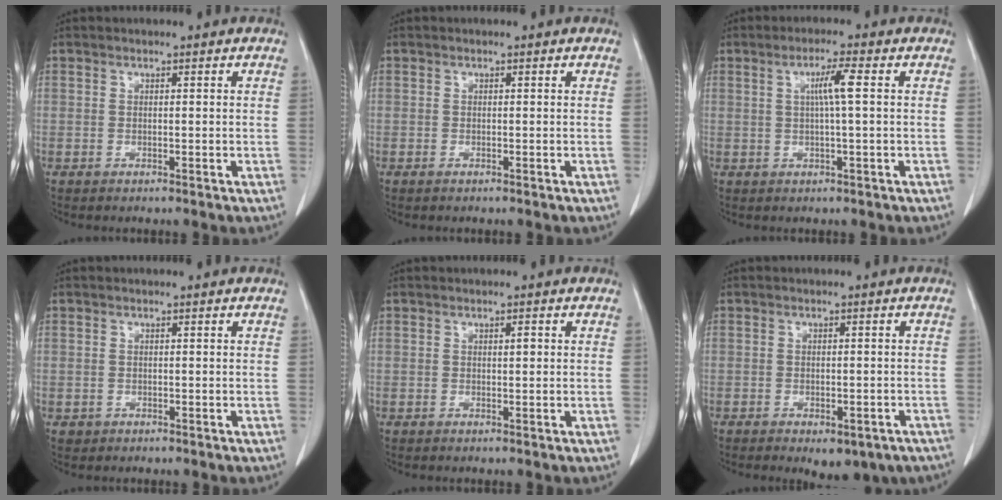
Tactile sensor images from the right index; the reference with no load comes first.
{"total": 0.0}
{"total": 4.0, "force": [0.7, -0.4, 3.9], "torque": [-0.071, 0.003, 0.013]}
{"total": 0.9, "force": [-0.3, 0.8, 0.1], "torque": [-0.003, 0.004, -0.003]}
{"total": 0.8, "force": [0.2, 0.2, 0.8], "torque": [-0.013, 0.001, 0.003]}
{"total": 7.5, "force": [-5.3, 3.3, 4.1], "torque": [-0.036, 0.005, -0.066]}